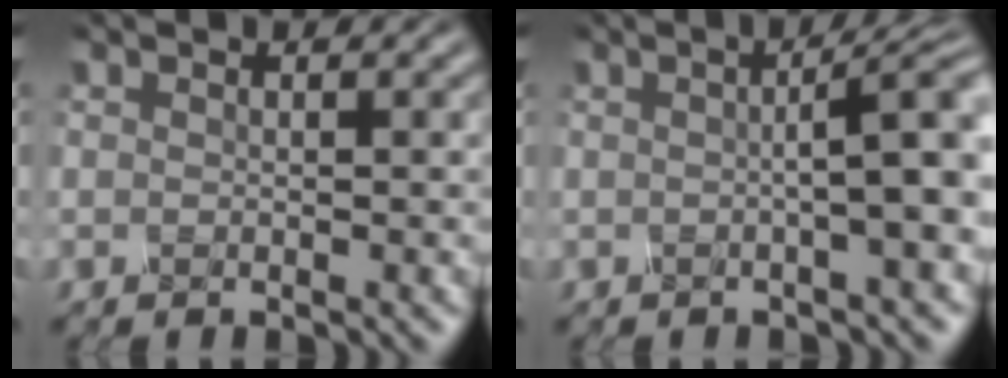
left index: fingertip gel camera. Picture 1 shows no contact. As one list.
[{"total": 5.5, "force": [0.3, 1.2, 5.4], "torque": [-0.058, 0.014, 0.004]}]